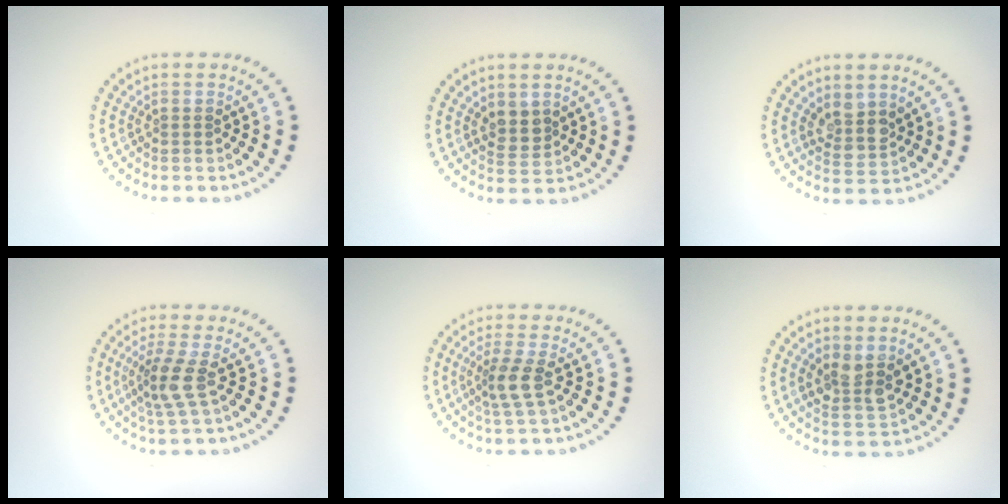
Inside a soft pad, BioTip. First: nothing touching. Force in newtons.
{"total": 2.1, "press": 1.8, "slide": 1.0}
{"total": 2.5, "press": 2.0, "slide": 1.5}
{"total": 2.9, "press": 2.1, "slide": 1.9}
{"total": 2.5, "press": 2.0, "slide": 1.6}
{"total": 3.0, "press": 2.8, "slide": 1.0}